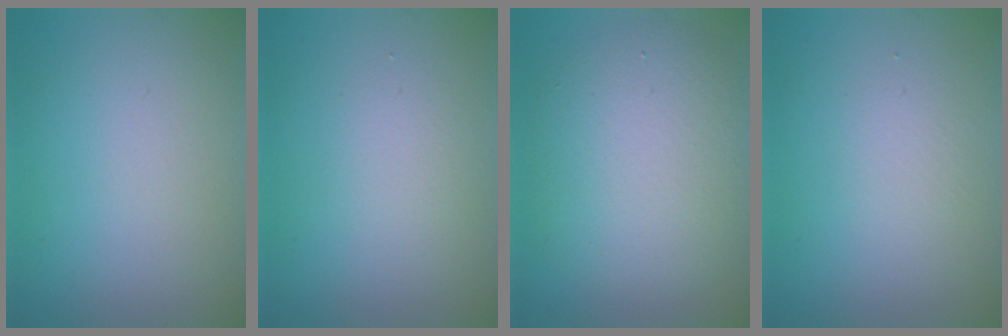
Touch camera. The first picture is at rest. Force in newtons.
{"total": 1.9, "press": 1.8, "slide": 0.2}
{"total": 7.8, "press": 7.7, "slide": 0.5}
{"total": 1.3, "press": 1.3, "slide": 0.1}